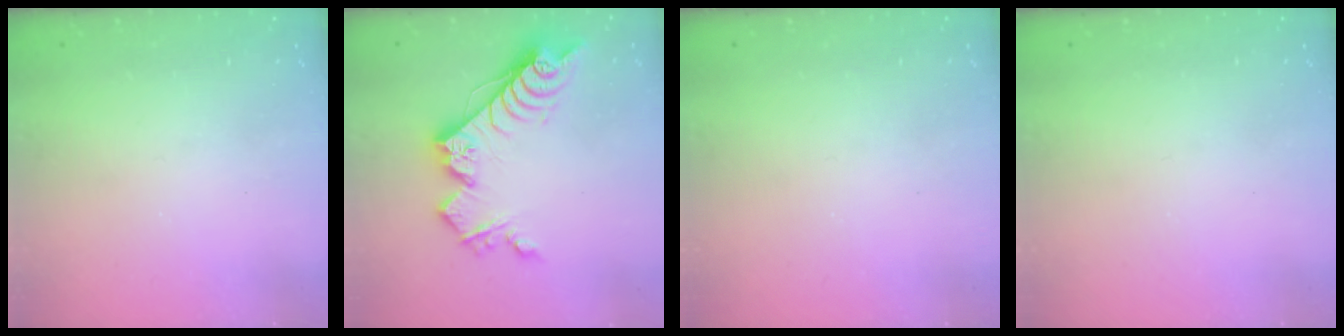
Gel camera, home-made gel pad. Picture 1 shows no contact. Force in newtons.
{"total": 16.7, "press": 16.7, "slide": 0.3}
{"total": 0.0}
{"total": 0.0}